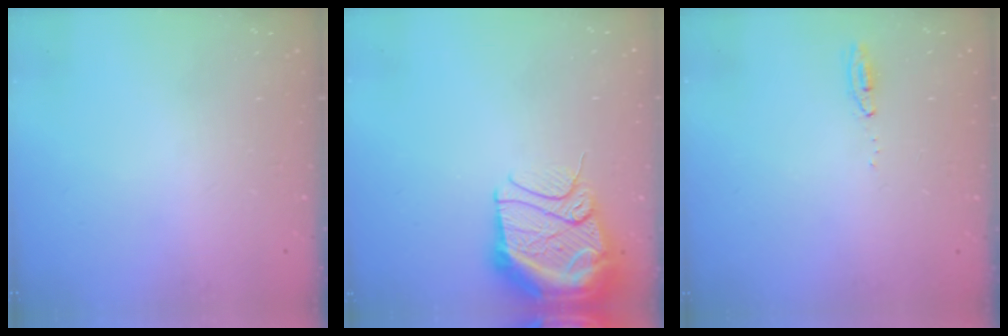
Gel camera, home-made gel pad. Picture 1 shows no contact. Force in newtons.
{"total": 17.9, "press": 16.5, "slide": 6.9}
{"total": 11.2, "press": 5.8, "slide": 9.6}